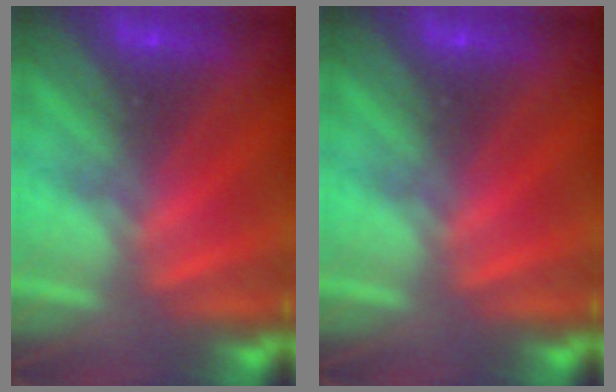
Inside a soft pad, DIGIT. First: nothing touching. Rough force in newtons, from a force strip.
{"total": 0.0}